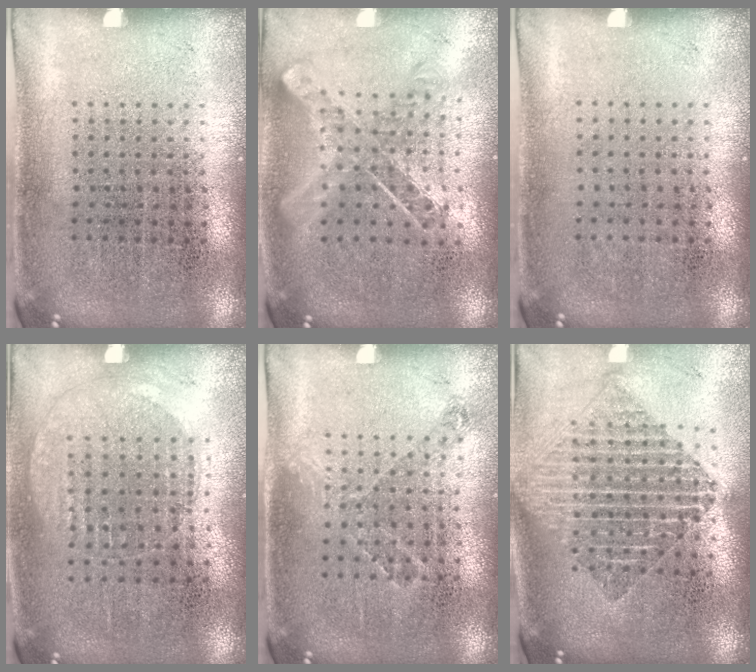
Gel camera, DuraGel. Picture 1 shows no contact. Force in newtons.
{"total": 1.0, "press": 1.0, "slide": 0.1}
{"total": 0.0}
{"total": 1.0, "press": 0.9, "slide": 0.4}
{"total": 0.8, "press": 0.7, "slide": 0.4}
{"total": 1.8, "press": 1.5, "slide": 1.1}